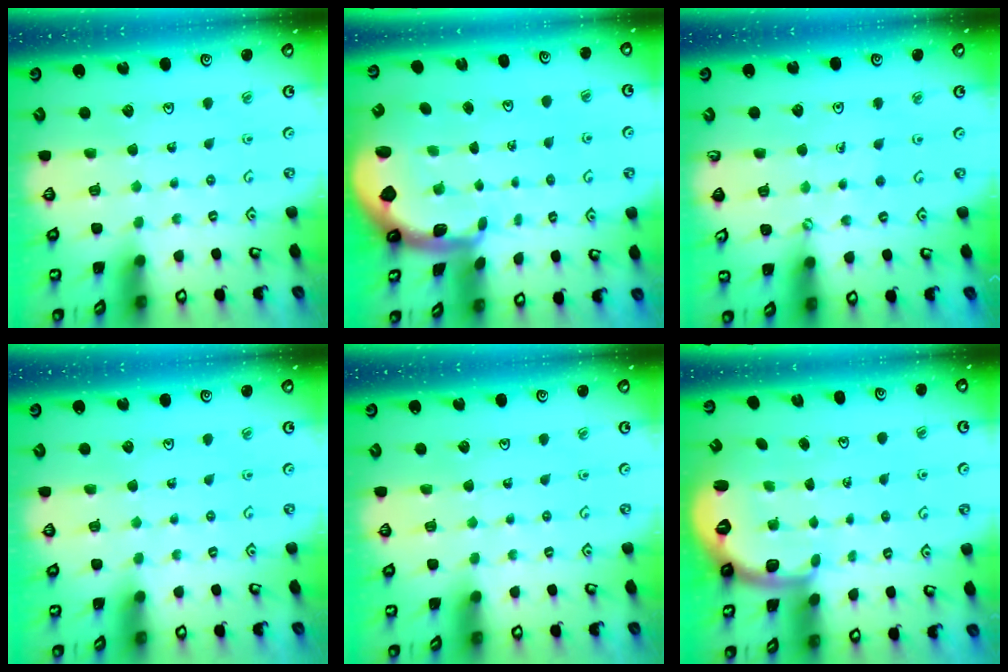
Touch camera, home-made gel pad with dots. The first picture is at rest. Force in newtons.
{"total": 1.9, "press": 1.9, "slide": 0.4}
{"total": 1.6, "press": 1.6, "slide": 0.1}
{"total": 0.0}
{"total": 0.0}
{"total": 2.7, "press": 1.8, "slide": 2.0}